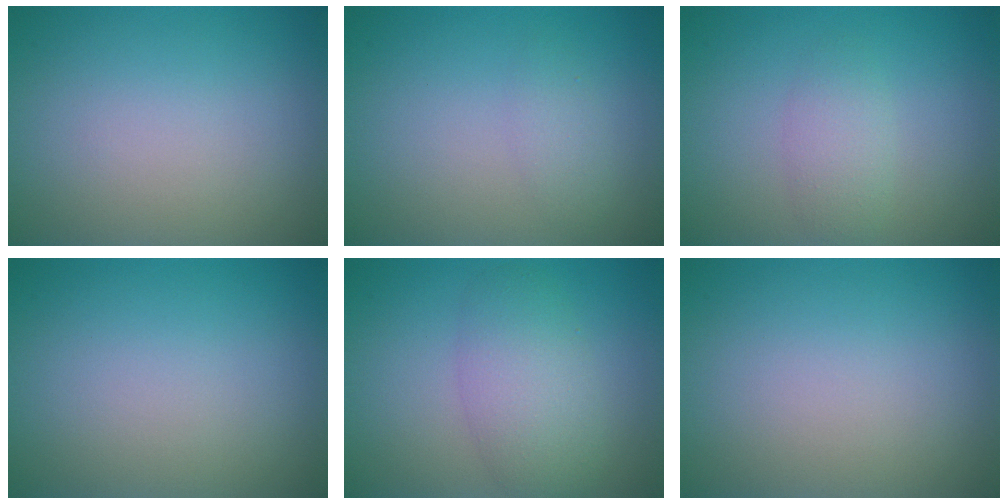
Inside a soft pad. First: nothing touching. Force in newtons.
{"total": 1.3, "press": 1.3, "slide": 0.0}
{"total": 1.9, "press": 1.9, "slide": 0.1}
{"total": 0.0}
{"total": 4.3, "press": 4.3, "slide": 0.1}
{"total": 0.0}